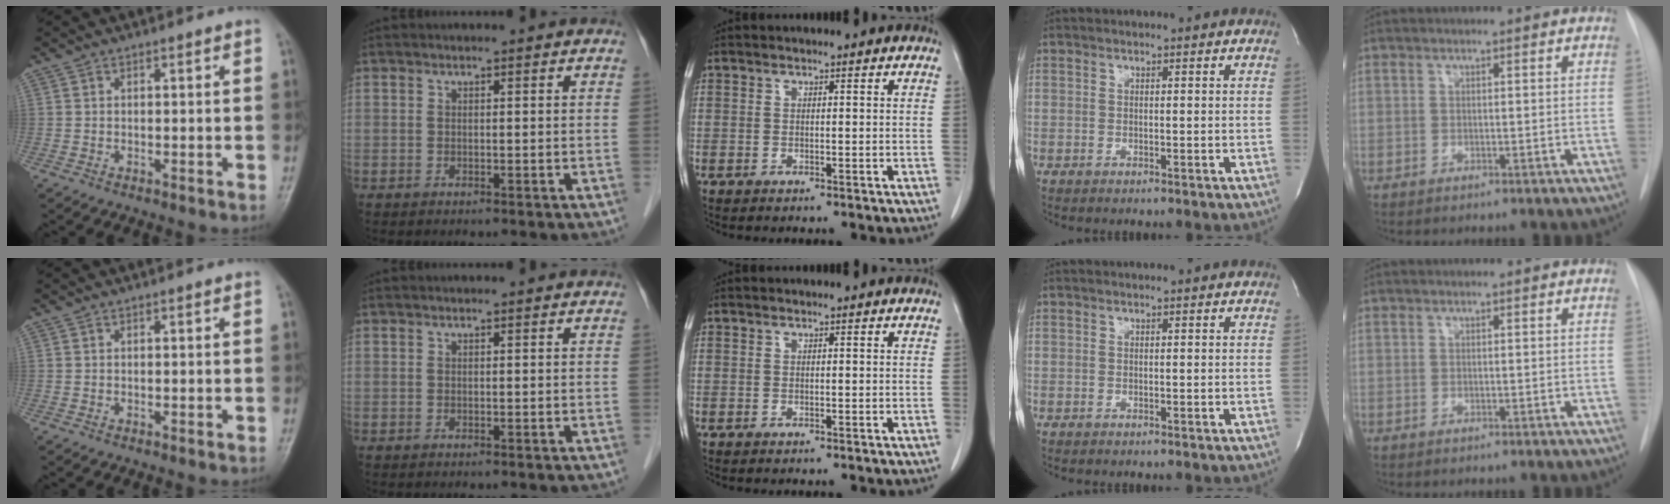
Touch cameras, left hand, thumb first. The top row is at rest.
{}